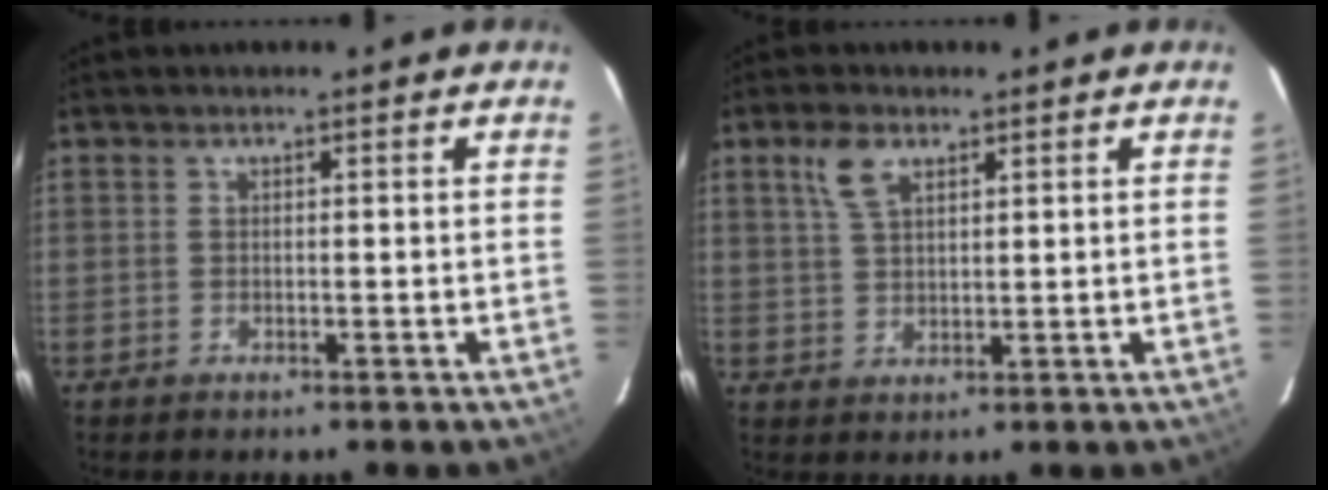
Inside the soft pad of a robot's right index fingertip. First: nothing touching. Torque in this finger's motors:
{"motor_torque": [0.08, 0.00, 0.09, 0.06]}